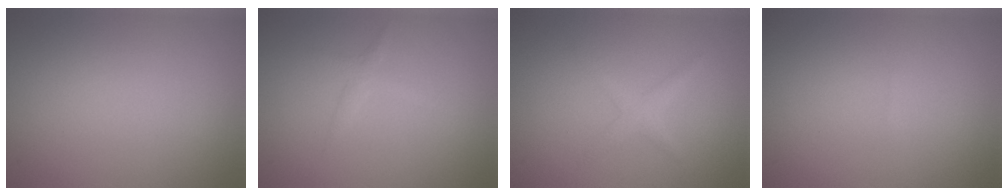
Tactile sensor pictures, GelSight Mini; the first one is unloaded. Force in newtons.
{"total": 1.0, "press": 1.0, "slide": 0.0}
{"total": 1.4, "press": 1.4, "slide": 0.1}
{"total": 0.0}